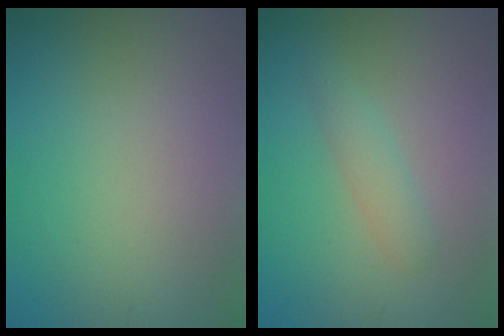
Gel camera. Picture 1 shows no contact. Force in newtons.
{"total": 1.7, "press": 1.7, "slide": 0.0}